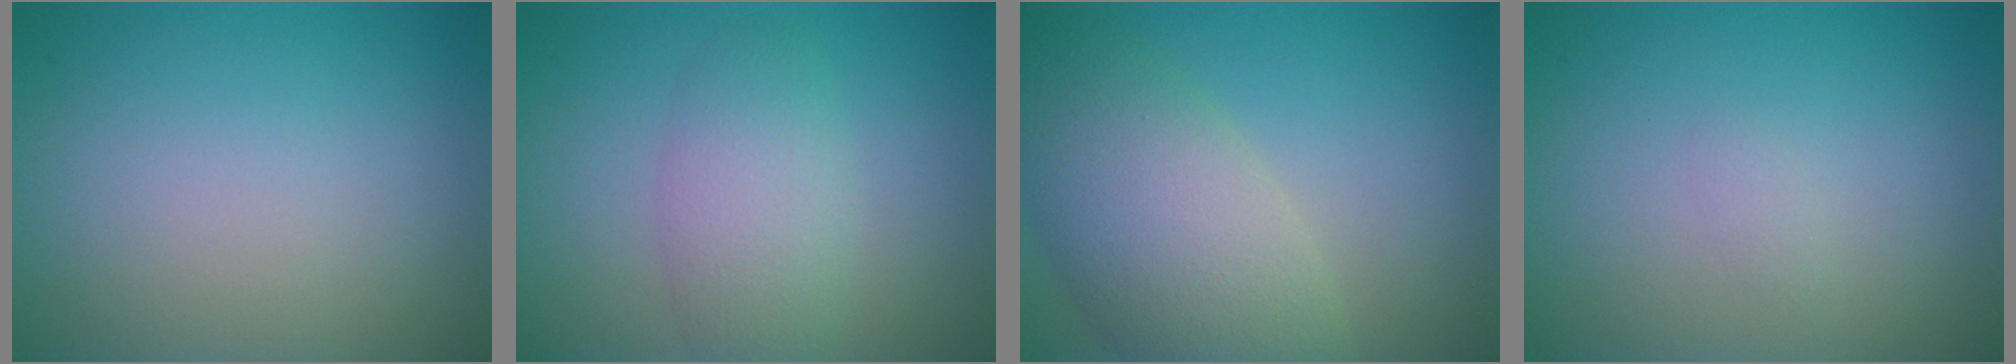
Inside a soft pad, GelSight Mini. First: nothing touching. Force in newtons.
{"total": 3.7, "press": 3.7, "slide": 0.0}
{"total": 7.7, "press": 7.7, "slide": 0.3}
{"total": 0.5, "press": 0.5, "slide": 0.1}